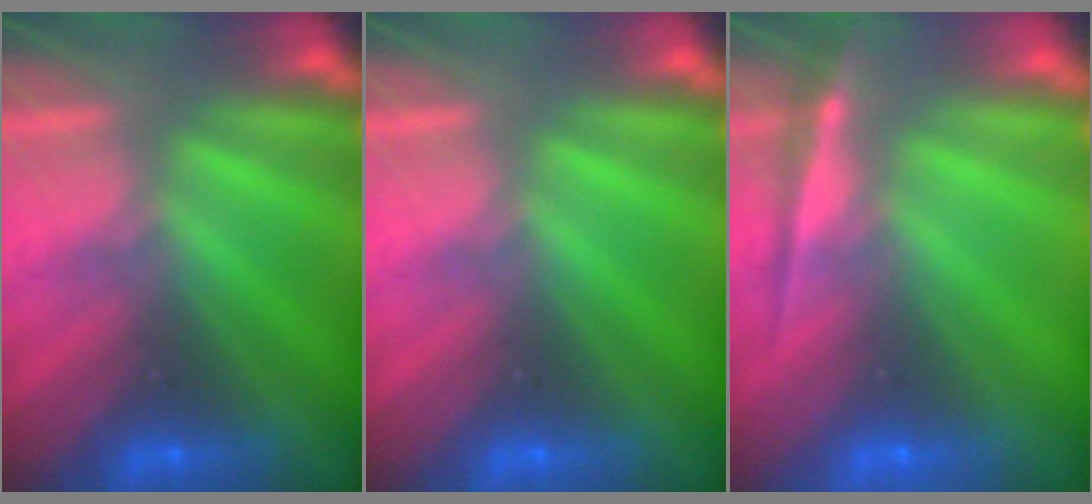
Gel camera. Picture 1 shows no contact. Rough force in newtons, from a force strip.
{"total": 0.0}
{"total": 1.9}